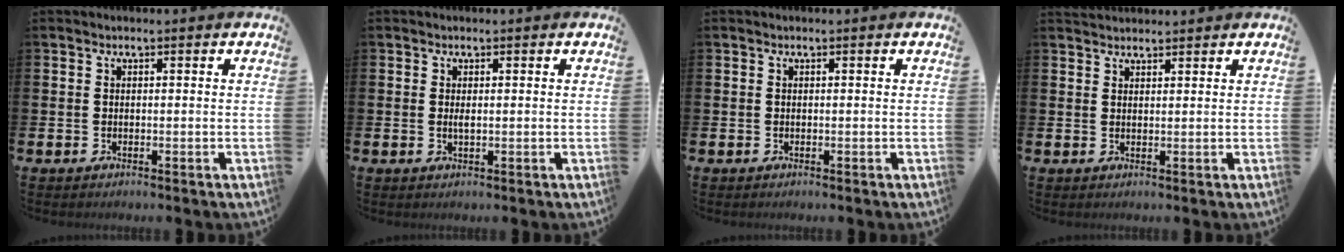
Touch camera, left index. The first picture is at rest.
{"total": 0.8, "force": [0.1, 0.2, 0.8], "torque": [-0.014, 0.001, 0.001]}
{"total": 0.0}
{"total": 2.0, "force": [1.9, 0.5, 0.1], "torque": [0.004, -0.006, 0.034]}